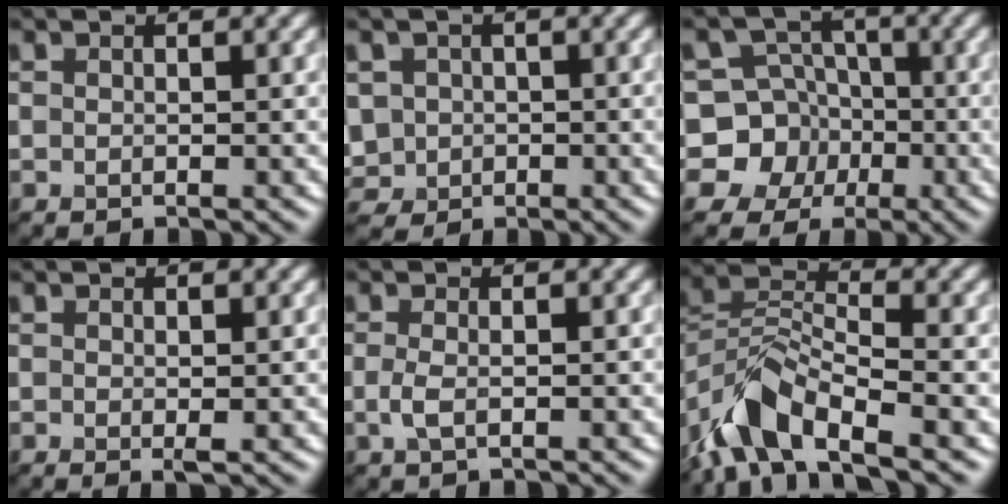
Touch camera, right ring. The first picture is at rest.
{"total": 3.5, "force": [0.1, 3.4, 1.0], "torque": [-0.028, 0.018, 0.001]}
{"total": 9.2, "force": [-2.4, 8.8, 1.5], "torque": [-0.038, 0.025, -0.071]}
{"total": 0.6, "force": [0.0, 0.0, 0.6], "torque": [-0.011, -0.004, -0.001]}
{"total": 1.2, "force": [-0.3, 0.5, 1.1], "torque": [-0.031, 0.001, -0.007]}
{"total": 7.7, "force": [-5.1, 3.1, 4.9], "torque": [-0.090, 0.009, -0.109]}